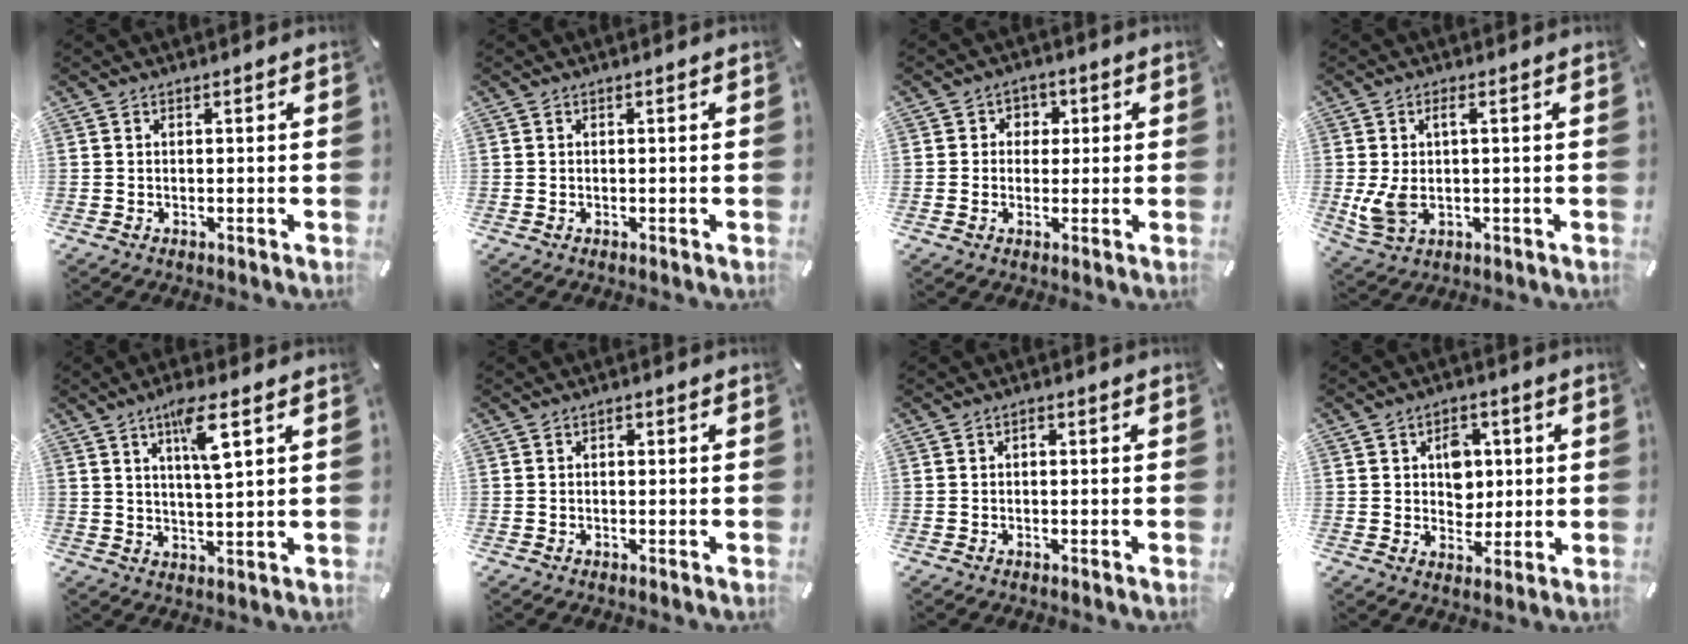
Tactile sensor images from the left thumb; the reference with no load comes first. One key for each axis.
{"total": 0.0}
{"total": 4.0, "fx": -0.2, "fy": 3.8, "fz": 1.5, "tx": -0.010, "ty": 0.007, "tz": -0.011}
{"total": 6.2, "fx": 0.3, "fy": 3.0, "fz": 5.4, "tx": -0.123, "ty": -0.003, "tz": 0.003}
{"total": 7.9, "fx": 3.8, "fy": 1.5, "fz": 6.8, "tx": -0.117, "ty": -0.007, "tz": 0.058}
{"total": 0.6, "fx": -0.1, "fy": 0.5, "fz": 0.2, "tx": -0.002, "ty": 0.004, "tz": -0.005}
{"total": 0.7, "fx": -0.3, "fy": 0.5, "fz": 0.4, "tx": -0.008, "ty": 0.003, "tz": -0.007}
{"total": 7.0, "fx": 1.4, "fy": 6.0, "fz": 3.2, "tx": -0.030, "ty": -0.002, "tz": 0.017}